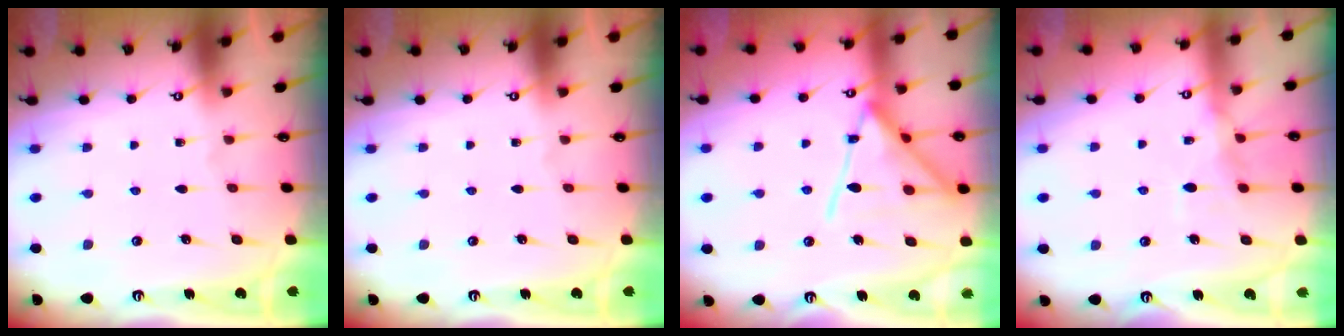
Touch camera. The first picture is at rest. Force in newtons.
{"total": 0.0}
{"total": 17.0, "press": 16.9, "slide": 1.3}
{"total": 8.6, "press": 8.6, "slide": 0.8}